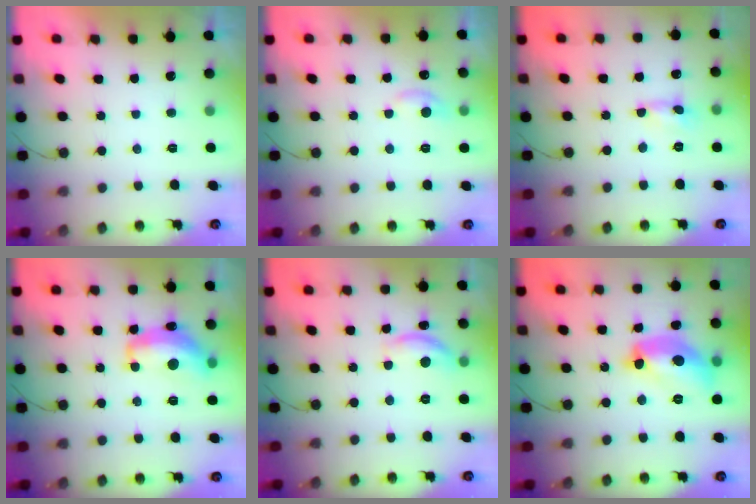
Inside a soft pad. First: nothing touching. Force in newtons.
{"total": 5.7, "press": 5.7, "slide": 0.8}
{"total": 0.0}
{"total": 13.4, "press": 13.4, "slide": 0.8}
{"total": 9.0, "press": 9.0, "slide": 0.6}
{"total": 15.4, "press": 15.4, "slide": 0.8}